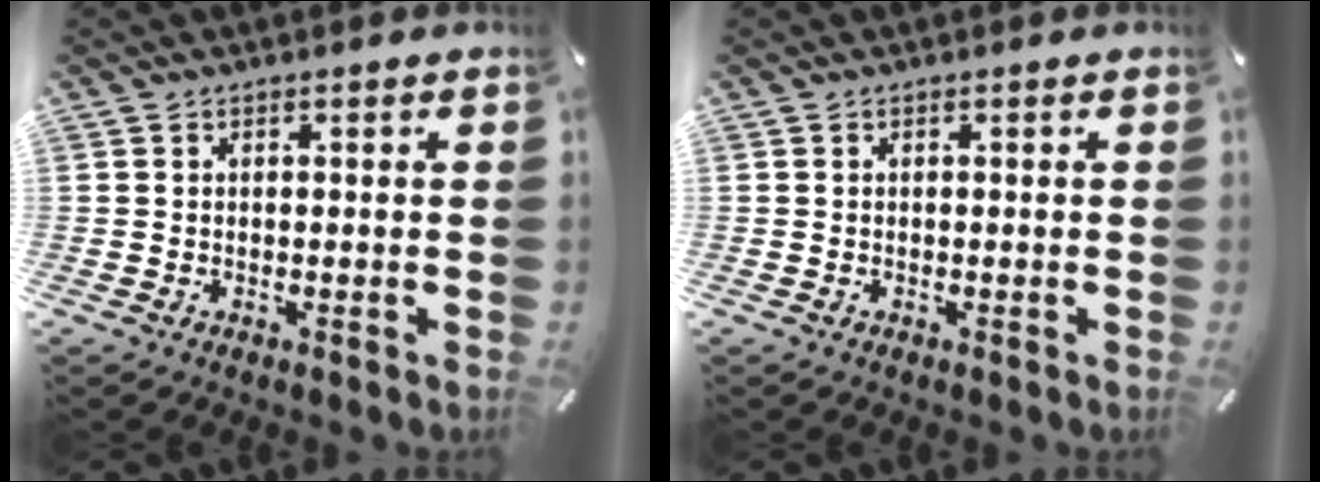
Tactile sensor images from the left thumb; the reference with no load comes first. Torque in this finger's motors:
{"motor_torque": [0.00, 0.00, 0.02, -0.02, 0.00]}